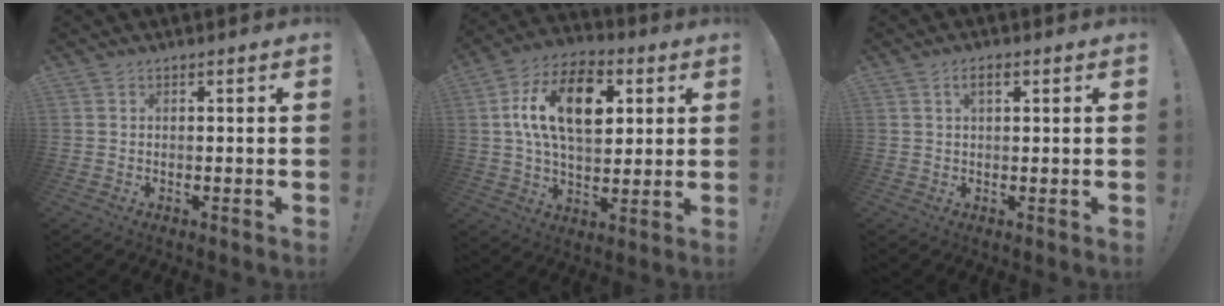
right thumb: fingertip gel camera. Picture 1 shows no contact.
{"total": 18.8, "force": [5.2, 11.2, 14.2], "torque": [-0.239, -0.004, 0.087]}
{"total": 2.9, "force": [1.1, 1.4, 2.4], "torque": [-0.036, 0.000, 0.014]}